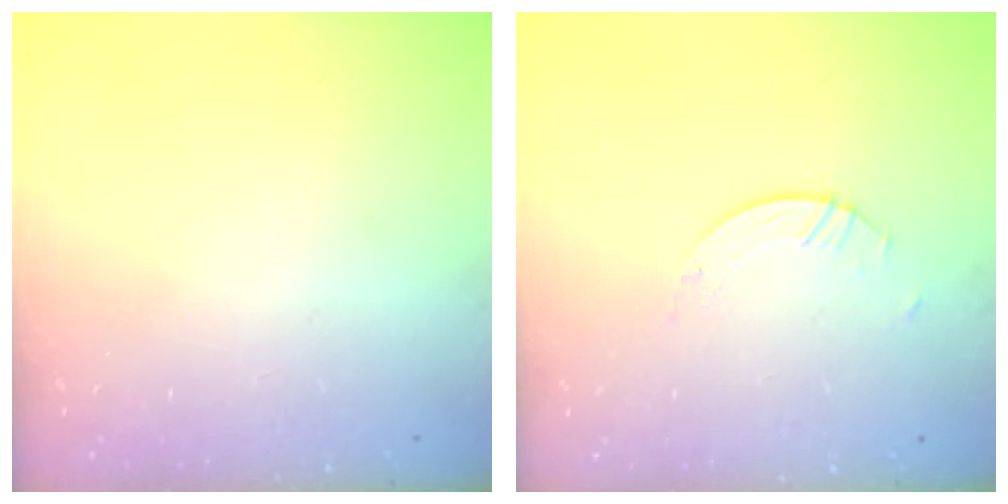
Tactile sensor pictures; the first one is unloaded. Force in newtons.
{"total": 2.1, "press": 2.1, "slide": 0.1}